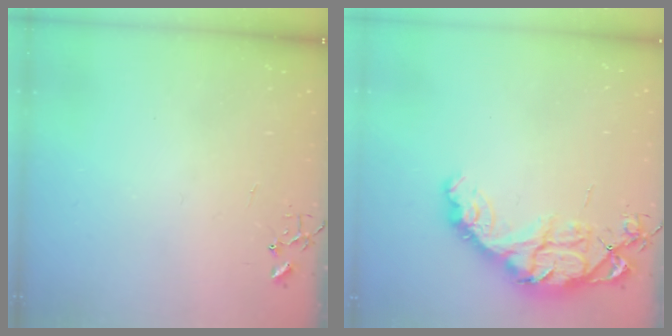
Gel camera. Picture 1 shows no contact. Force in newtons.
{"total": 14.7, "press": 14.7, "slide": 1.2}